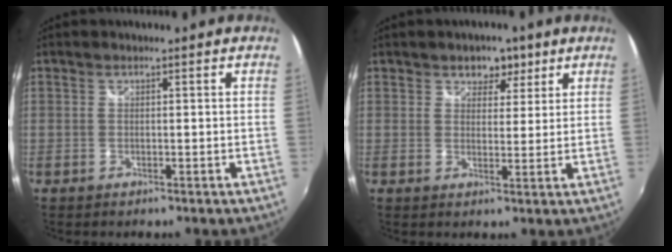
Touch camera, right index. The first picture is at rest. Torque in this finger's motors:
{"motor_torque": [0.01, 0.03, 0.04, 0.02]}